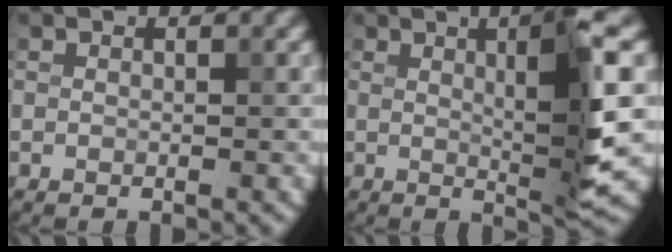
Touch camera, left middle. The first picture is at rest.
{"total": 7.3, "force": [1.5, 0.9, 7.1], "torque": [-0.097, 0.002, 0.026]}